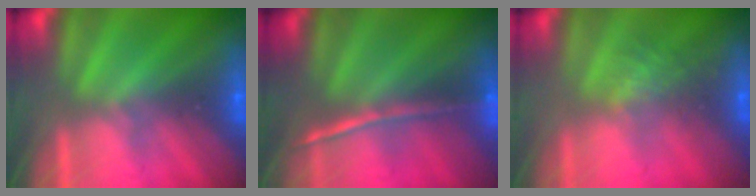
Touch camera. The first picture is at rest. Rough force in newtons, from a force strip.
{"total": 1.5}
{"total": 2.8}